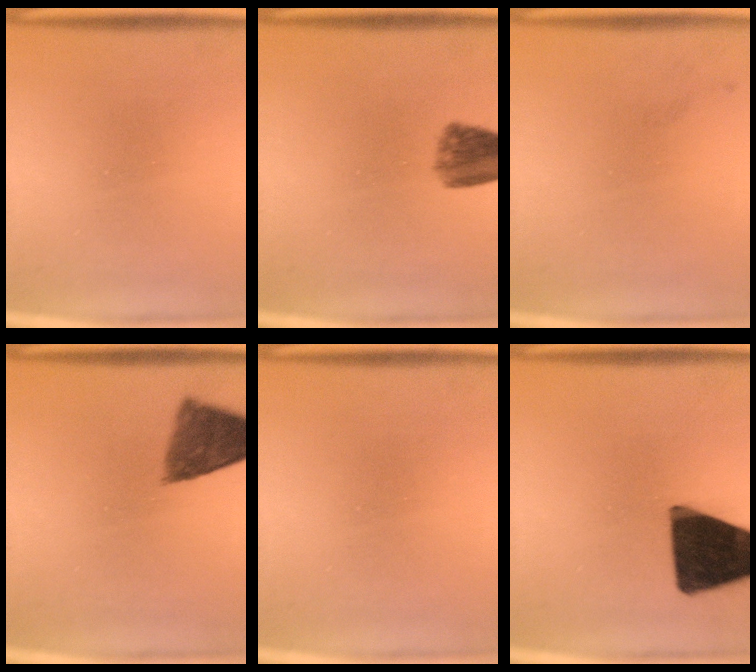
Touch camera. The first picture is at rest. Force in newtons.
{"total": 6.2}
{"total": 1.1}
{"total": 8.0}
{"total": 0.0}
{"total": 18.9}